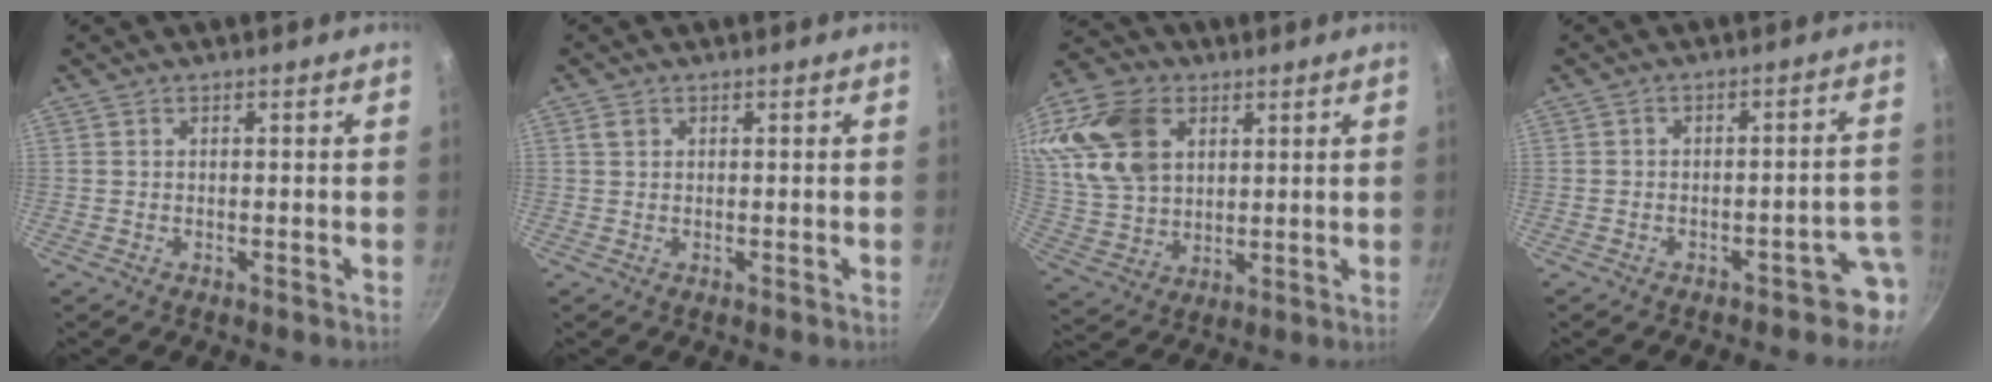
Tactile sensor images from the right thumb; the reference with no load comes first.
{"total": 1.5, "force": [0.6, 1.1, 0.7], "torque": [-0.011, 0.001, 0.010]}
{"total": 15.7, "force": [5.2, 11.5, 9.4], "torque": [-0.159, -0.009, 0.104]}
{"total": 5.3, "force": [-3.2, 2.4, 3.5], "torque": [0.005, 0.044, -0.036]}